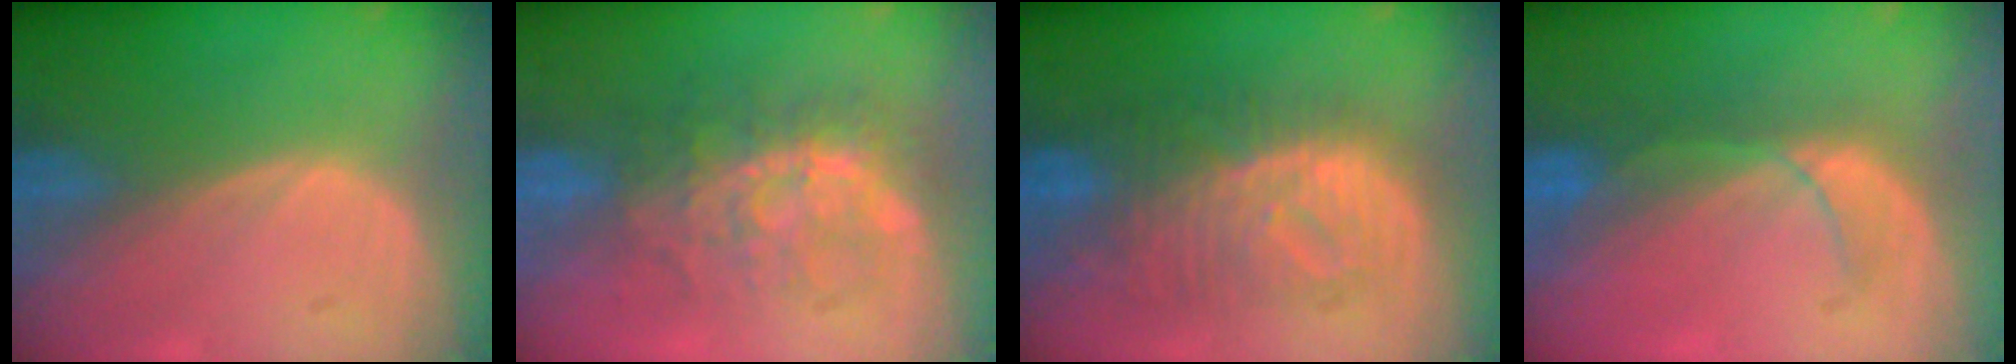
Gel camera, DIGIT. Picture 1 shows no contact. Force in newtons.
{"total": 8.8, "press": 7.5, "slide": 4.7}
{"total": 9.0, "press": 9.0, "slide": 0.3}
{"total": 4.6, "press": 4.6, "slide": 0.8}